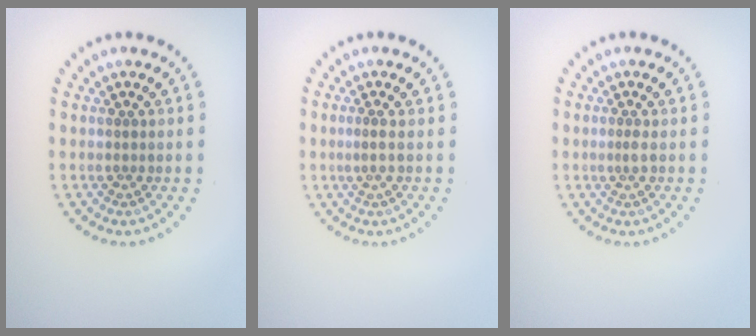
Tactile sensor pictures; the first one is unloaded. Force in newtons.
{"total": 0.7, "press": 0.4, "slide": 0.6}
{"total": 0.8, "press": 0.4, "slide": 0.6}